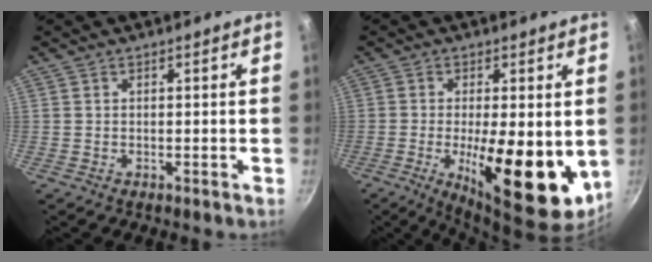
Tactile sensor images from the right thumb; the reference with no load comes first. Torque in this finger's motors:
{"motor_torque": [2.83, 2.18, 2.11, -0.64, 0.48]}